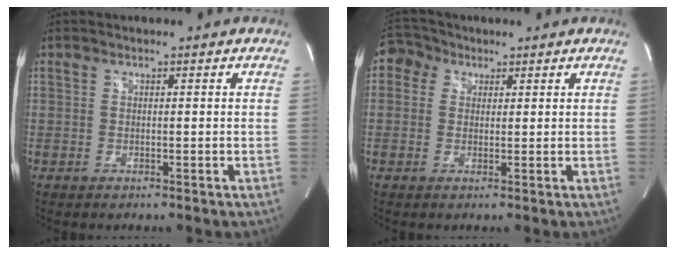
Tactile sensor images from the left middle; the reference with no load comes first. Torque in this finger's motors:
{"motor_torque": [0.04, 0.00, -0.05, 0.00]}